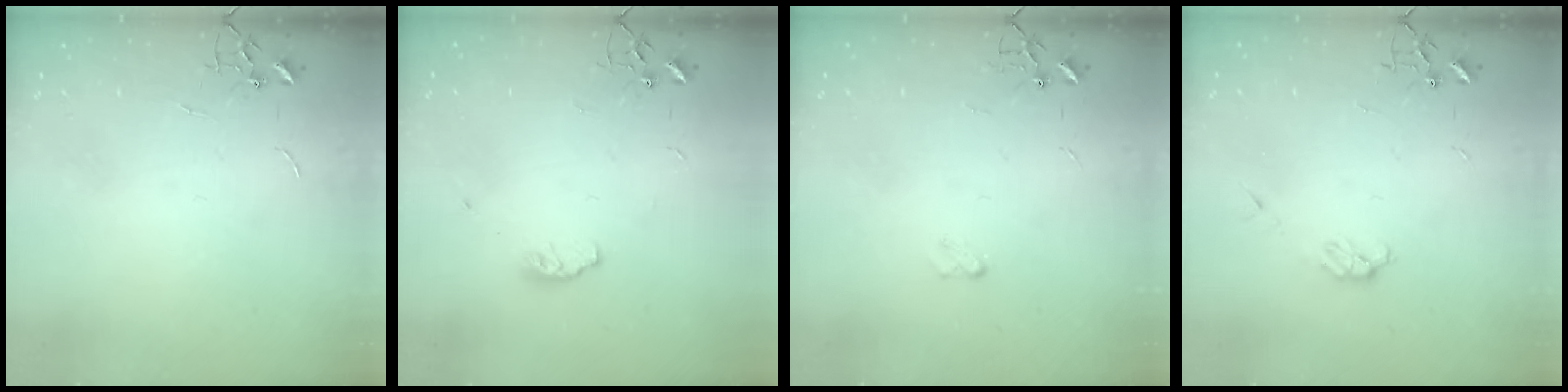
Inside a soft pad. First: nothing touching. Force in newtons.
{"total": 4.9, "press": 4.8, "slide": 1.1}
{"total": 2.9, "press": 2.8, "slide": 0.4}
{"total": 3.7, "press": 3.7, "slide": 0.6}